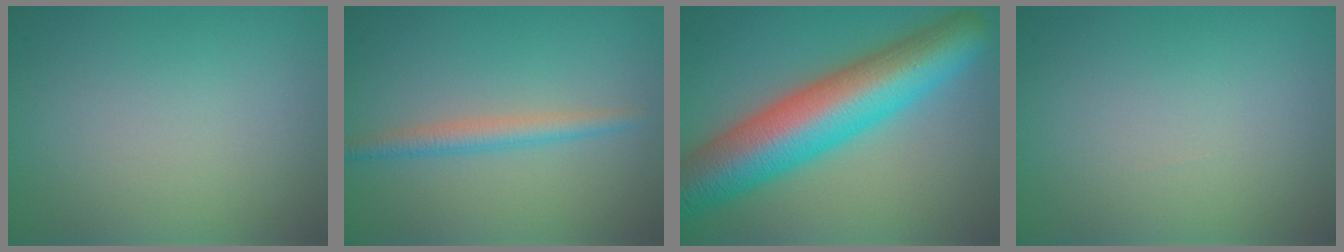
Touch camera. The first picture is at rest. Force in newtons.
{"total": 2.2, "press": 2.2, "slide": 0.0}
{"total": 11.8, "press": 11.8, "slide": 0.3}
{"total": 0.0}